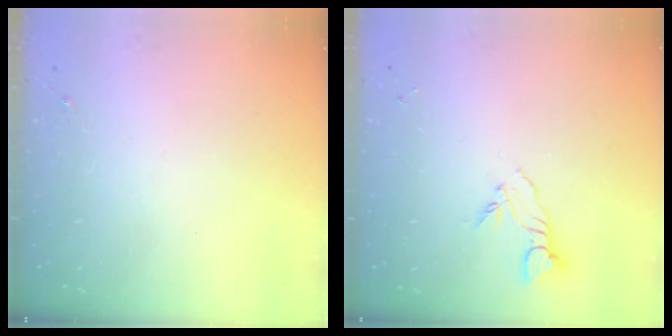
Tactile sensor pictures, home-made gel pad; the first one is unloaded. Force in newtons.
{"total": 4.9, "press": 4.9, "slide": 0.1}